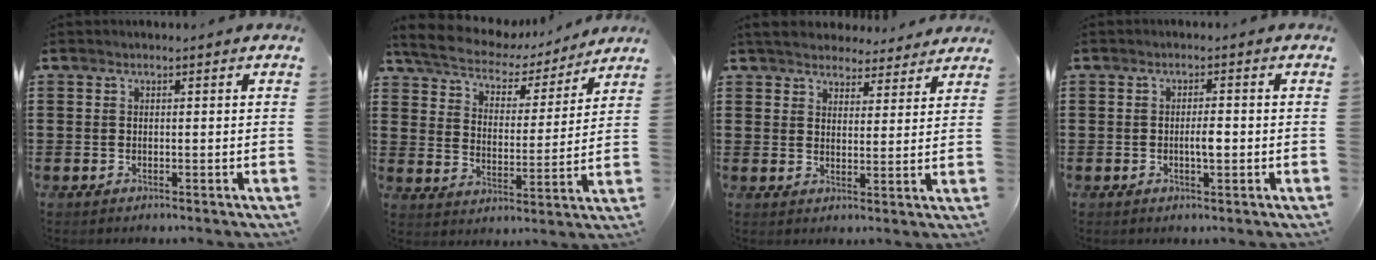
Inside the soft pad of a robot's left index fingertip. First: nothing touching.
{"total": 5.7, "force": [5.3, 1.4, 1.4], "torque": [-0.057, -0.033, 0.088]}
{"total": 4.4, "force": [4.3, 0.9, 0.4], "torque": [-0.026, -0.018, 0.078]}
{"total": 2.5, "force": [-0.4, 0.7, 2.4], "torque": [-0.045, 0.002, -0.008]}